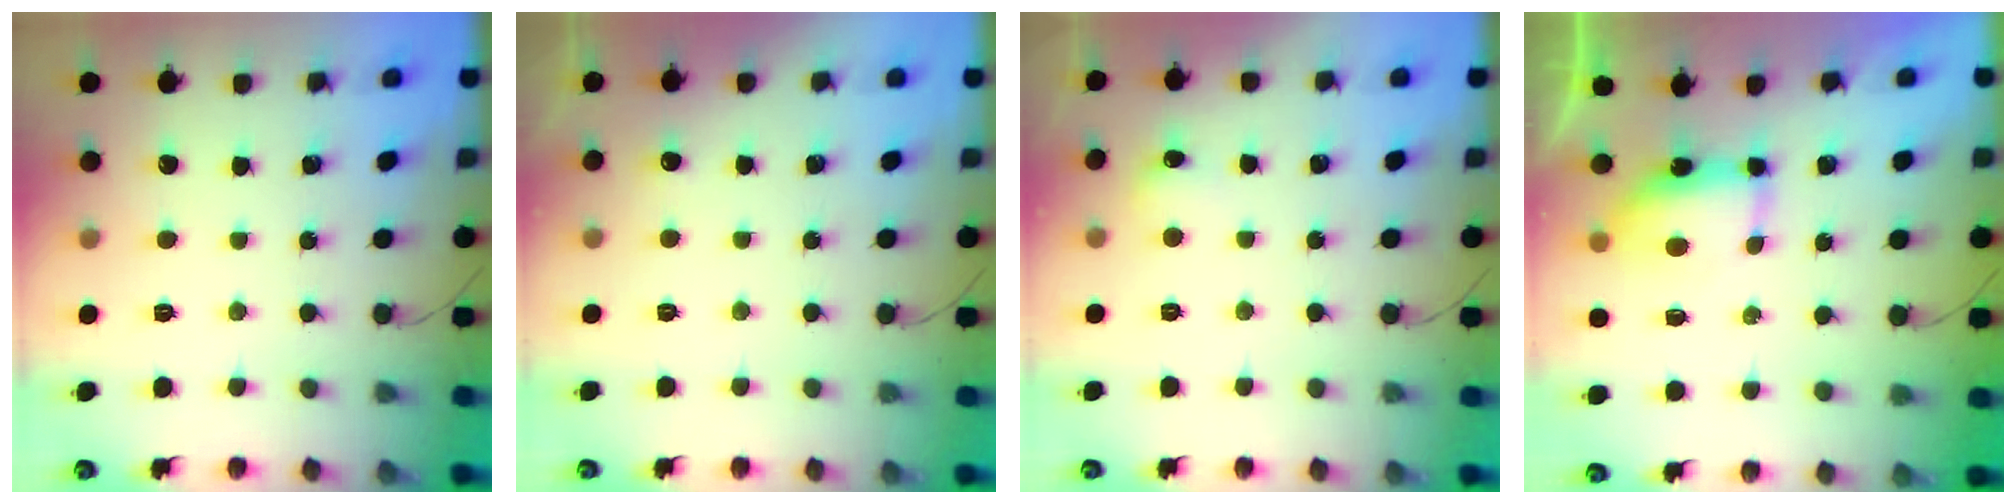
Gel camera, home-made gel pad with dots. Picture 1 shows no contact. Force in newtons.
{"total": 2.8, "press": 2.6, "slide": 1.2}
{"total": 4.9, "press": 4.7, "slide": 1.5}
{"total": 11.1, "press": 8.6, "slide": 7.1}